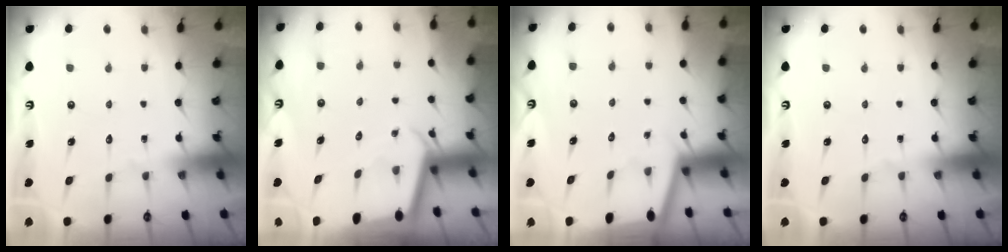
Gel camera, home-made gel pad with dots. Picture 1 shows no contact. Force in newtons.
{"total": 2.1, "press": 2.1, "slide": 0.1}
{"total": 1.3, "press": 1.3, "slide": 0.2}
{"total": 0.0}